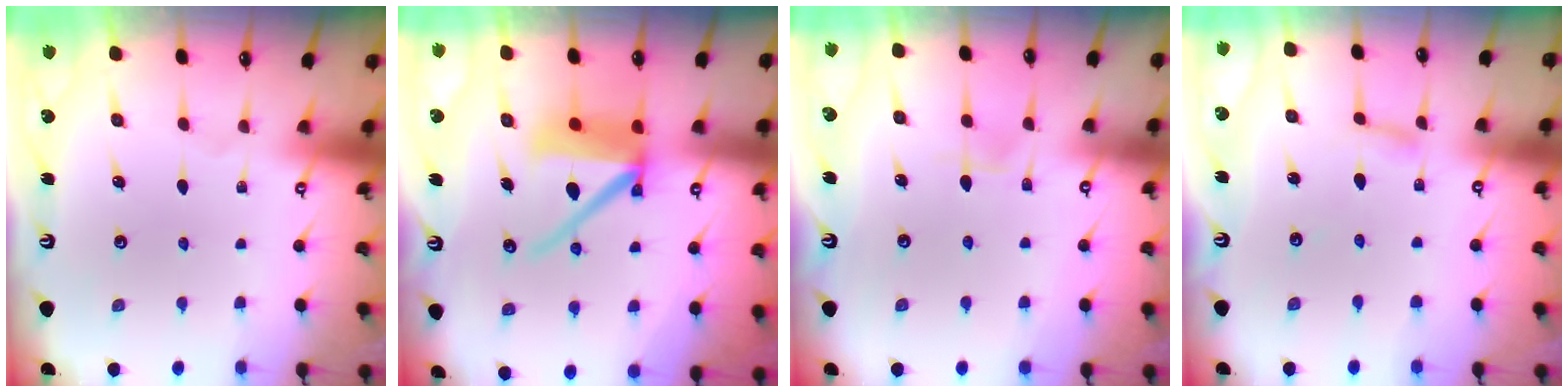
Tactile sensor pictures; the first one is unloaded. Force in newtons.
{"total": 11.1, "press": 11.0, "slide": 1.5}
{"total": 5.7, "press": 5.7, "slide": 0.7}
{"total": 2.8, "press": 2.7, "slide": 0.3}